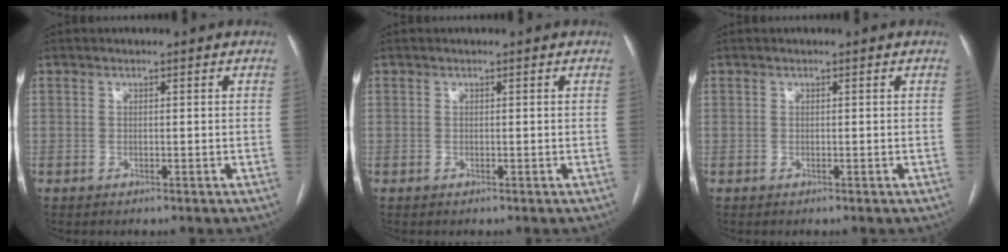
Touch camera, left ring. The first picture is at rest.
{"total": 0.0}
{"total": 0.0}